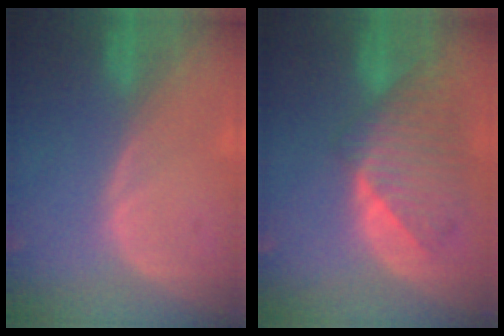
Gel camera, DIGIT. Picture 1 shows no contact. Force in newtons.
{"total": 9.1, "press": 8.2, "slide": 4.0}